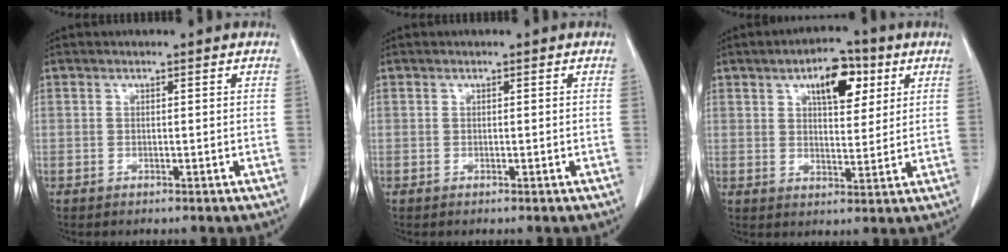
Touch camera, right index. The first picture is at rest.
{"total": 0.0}
{"total": 8.3, "force": [3.9, 3.5, 6.4], "torque": [-0.097, 0.012, 0.059]}